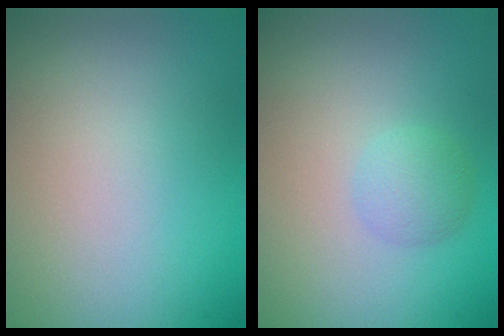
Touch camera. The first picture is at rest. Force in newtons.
{"total": 1.9, "press": 1.9, "slide": 0.0}